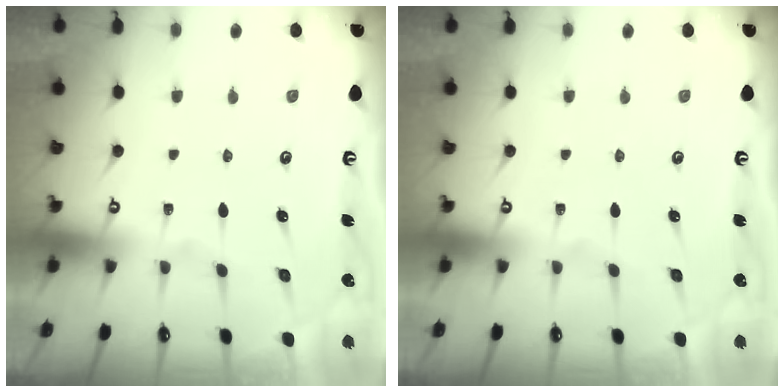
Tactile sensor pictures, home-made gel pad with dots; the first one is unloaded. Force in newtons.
{"total": 0.0}